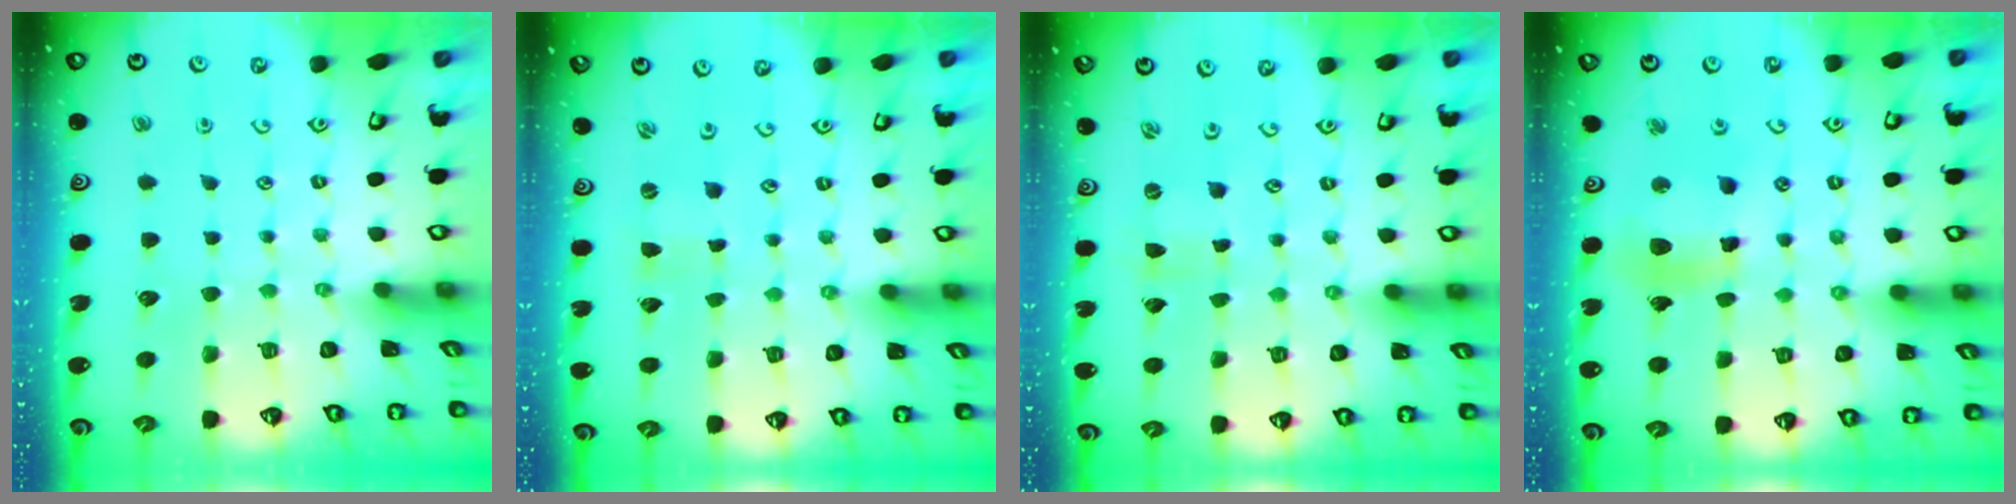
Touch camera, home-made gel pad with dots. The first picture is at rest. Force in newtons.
{"total": 0.0}
{"total": 0.0}
{"total": 10.4, "press": 10.2, "slide": 2.0}